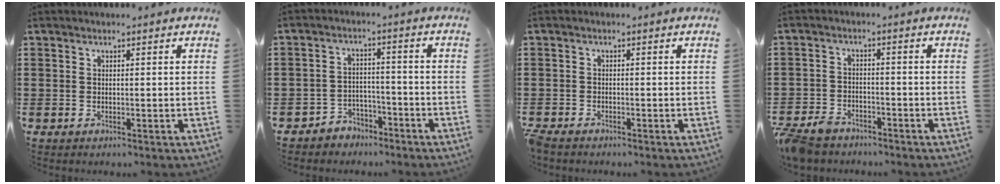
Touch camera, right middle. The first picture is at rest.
{"total": 3.7, "force": [-3.4, 1.5, -0.1], "torque": [-0.010, 0.004, -0.072]}
{"total": 1.2, "force": [-1.2, 0.2, 0.3], "torque": [-0.017, -0.004, -0.025]}
{"total": 4.1, "force": [-3.8, 1.4, 0.9], "torque": [-0.038, -0.003, -0.082]}